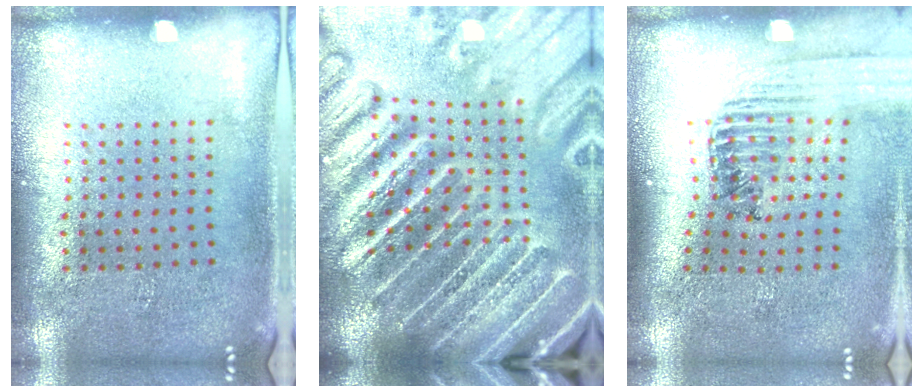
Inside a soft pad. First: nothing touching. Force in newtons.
{"total": 5.8, "press": 5.0, "slide": 2.9}
{"total": 1.5, "press": 1.4, "slide": 0.3}